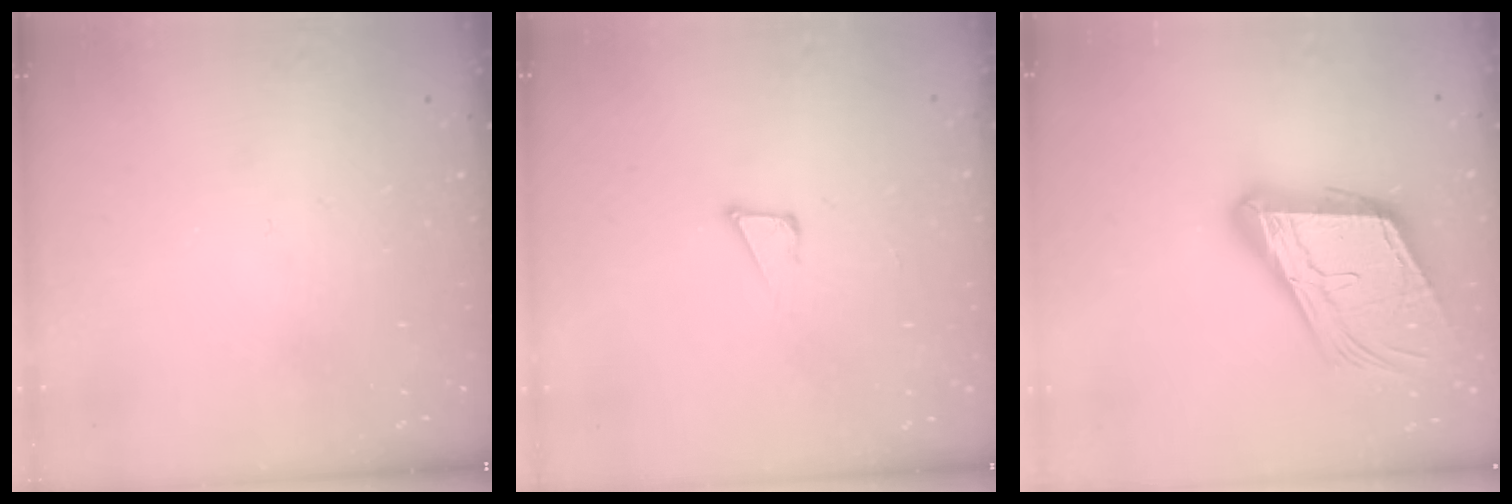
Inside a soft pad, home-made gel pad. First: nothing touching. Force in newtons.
{"total": 3.3, "press": 3.2, "slide": 0.8}
{"total": 20.7, "press": 20.5, "slide": 3.2}